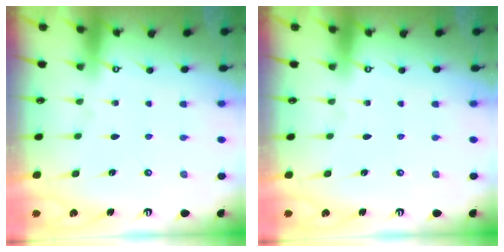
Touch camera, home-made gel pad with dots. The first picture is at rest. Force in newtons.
{"total": 0.0}